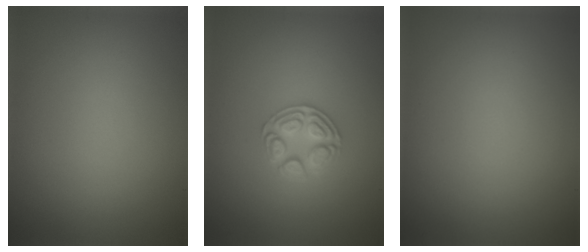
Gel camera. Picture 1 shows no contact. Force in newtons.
{"total": 2.9, "press": 2.7, "slide": 1.0}
{"total": 0.0}